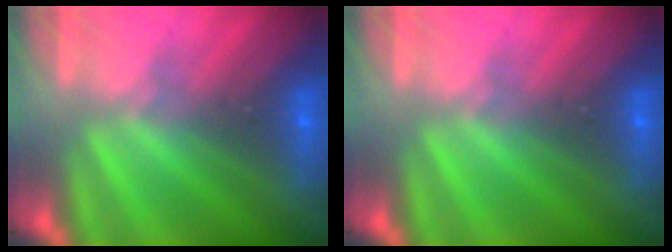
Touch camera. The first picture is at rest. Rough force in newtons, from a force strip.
{"total": 0.0}